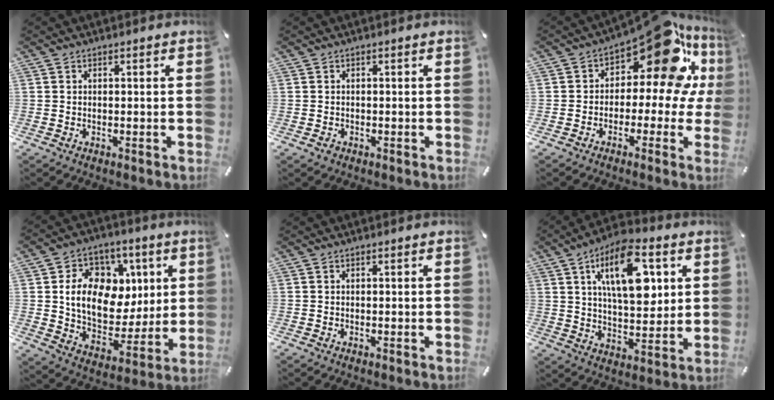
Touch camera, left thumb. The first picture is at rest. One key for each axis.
{"total": 0.9, "fx": -0.3, "fy": 0.8, "fz": 0.0, "tx": 0.001, "ty": 0.007, "tz": -0.010}
{"total": 17.7, "fx": 8.5, "fy": 8.6, "fz": 12.9, "tx": -0.176, "ty": -0.062, "tz": 0.136}
{"total": 15.0, "fx": 3.3, "fy": 11.9, "fz": 8.6, "tx": -0.140, "ty": -0.013, "tz": 0.068}
{"total": 0.0}
{"total": 17.2, "fx": 6.9, "fy": 8.6, "fz": 13.3, "tx": -0.197, "ty": -0.013, "tz": 0.113}